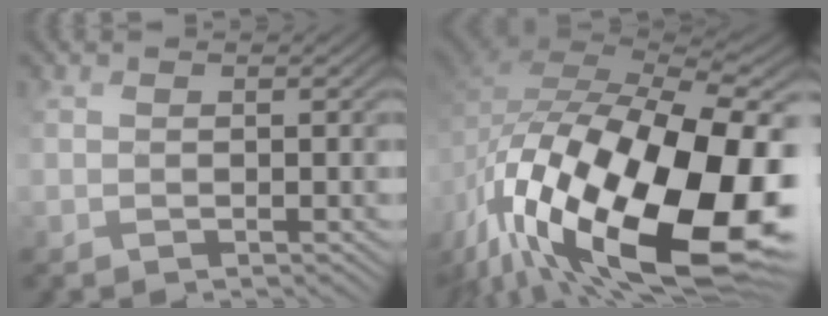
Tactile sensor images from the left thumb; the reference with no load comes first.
{"total": 20.0, "force": [-6.6, 9.8, 16.2], "torque": [-0.325, -0.035, -0.092]}